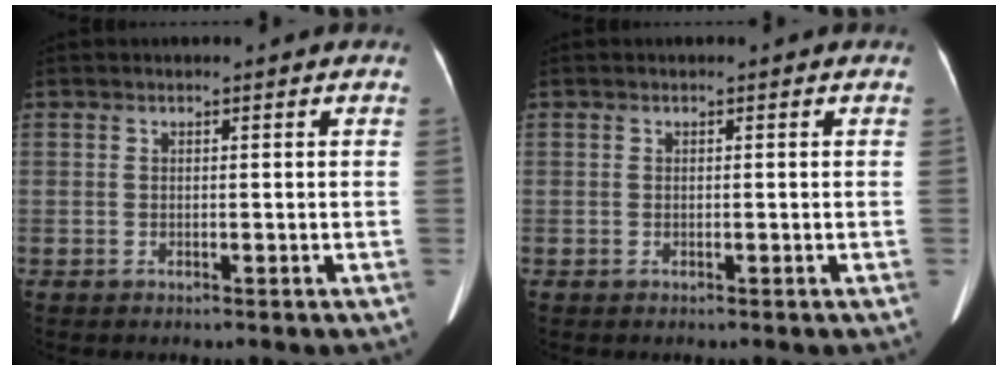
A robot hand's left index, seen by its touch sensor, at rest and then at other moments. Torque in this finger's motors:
{"motor_torque": [0.05, 0.02, 0.01, 0.00]}